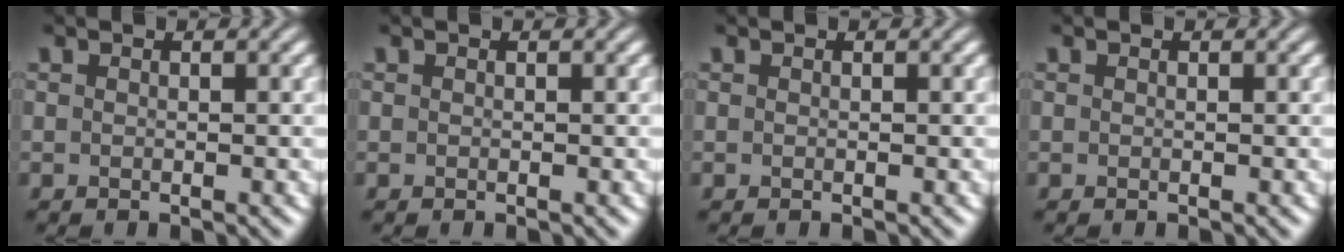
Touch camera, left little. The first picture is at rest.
{"total": 0.0}
{"total": 0.0}
{"total": 0.0}